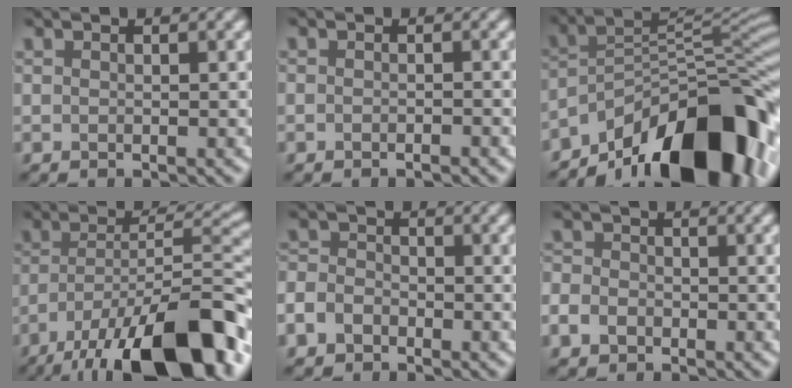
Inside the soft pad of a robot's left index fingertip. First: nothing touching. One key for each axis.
{"total": 0.8, "fx": -0.8, "fy": -0.1, "fz": 0.0, "tx": 0.004, "ty": -0.001, "tz": -0.012}
{"total": 15.3, "fx": -10.1, "fy": 5.3, "fz": 10.1, "tx": -0.150, "ty": 0.004, "tz": -0.172}
{"total": 16.3, "fx": -10.4, "fy": 5.2, "fz": 11.4, "tx": -0.187, "ty": -0.010, "tz": -0.172}
{"total": 3.2, "fx": -1.8, "fy": 2.4, "fz": 0.9, "tx": -0.007, "ty": 0.003, "tz": -0.048}
{"total": 3.4, "fx": -1.4, "fy": 2.9, "fz": 1.2, "tx": -0.012, "ty": 0.008, "tz": -0.047}